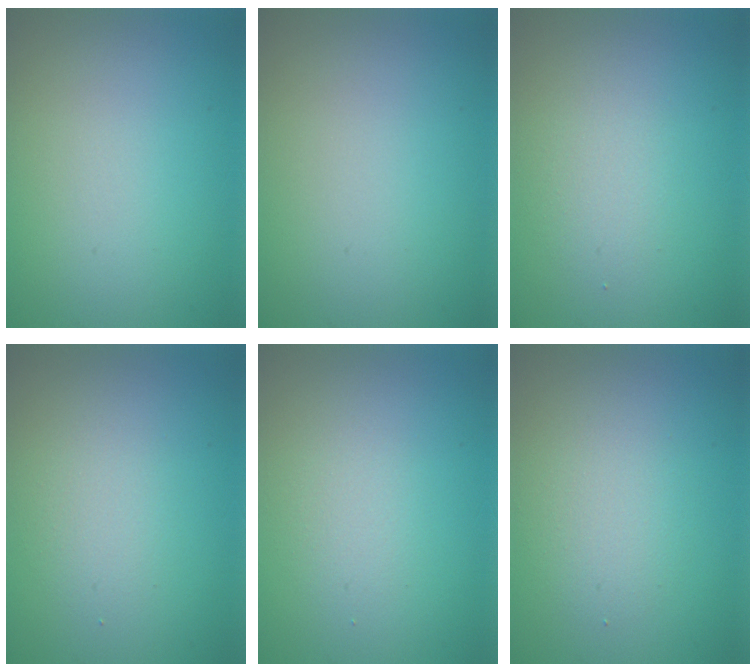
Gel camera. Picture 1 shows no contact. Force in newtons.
{"total": 0.0}
{"total": 1.7, "press": 1.7, "slide": 0.1}
{"total": 1.9, "press": 1.9, "slide": 0.1}
{"total": 1.5, "press": 1.5, "slide": 0.1}
{"total": 2.3, "press": 2.3, "slide": 0.2}